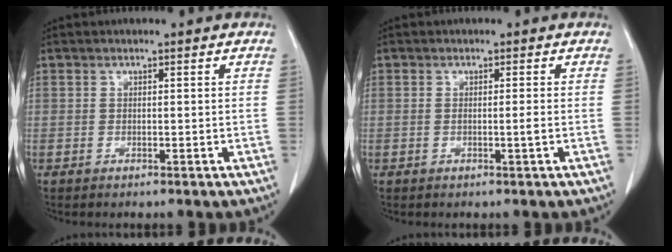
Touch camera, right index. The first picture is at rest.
{"total": 1.2, "force": [-0.3, -0.4, 1.1], "torque": [-0.019, -0.002, -0.006]}